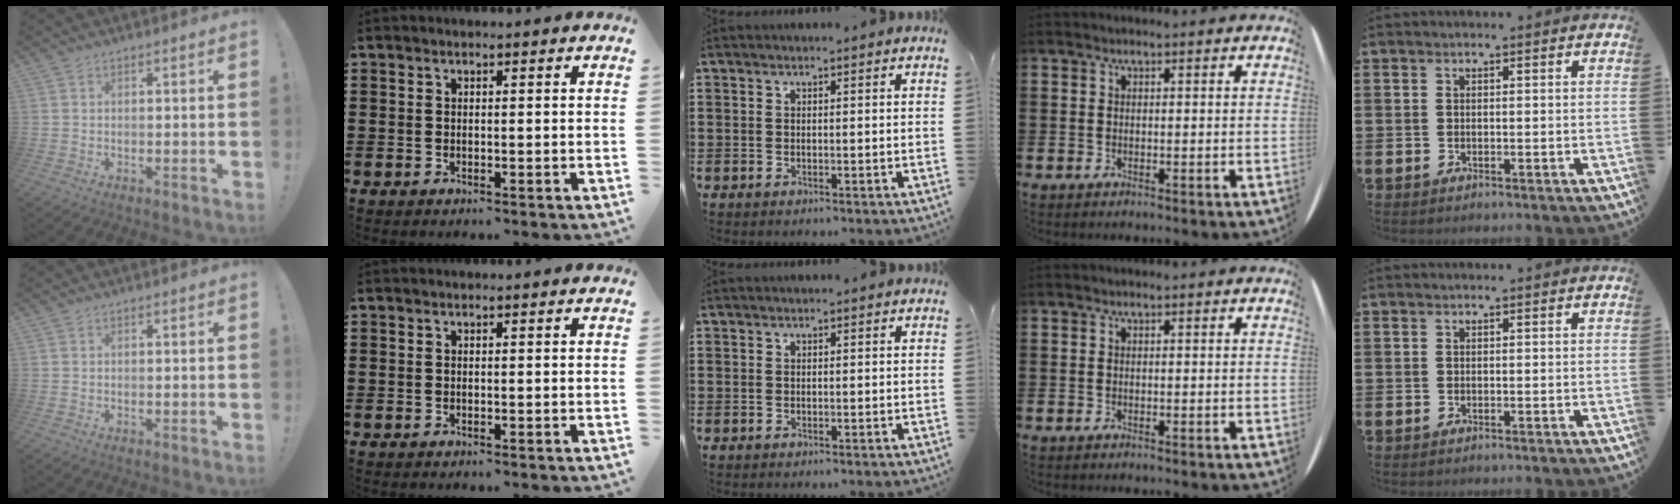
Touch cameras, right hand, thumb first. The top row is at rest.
{}